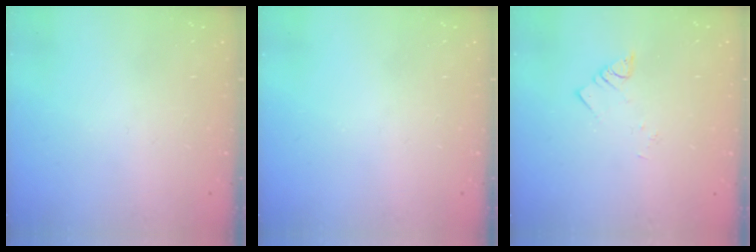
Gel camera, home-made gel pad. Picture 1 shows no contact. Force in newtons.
{"total": 0.0}
{"total": 1.9, "press": 1.9, "slide": 0.2}